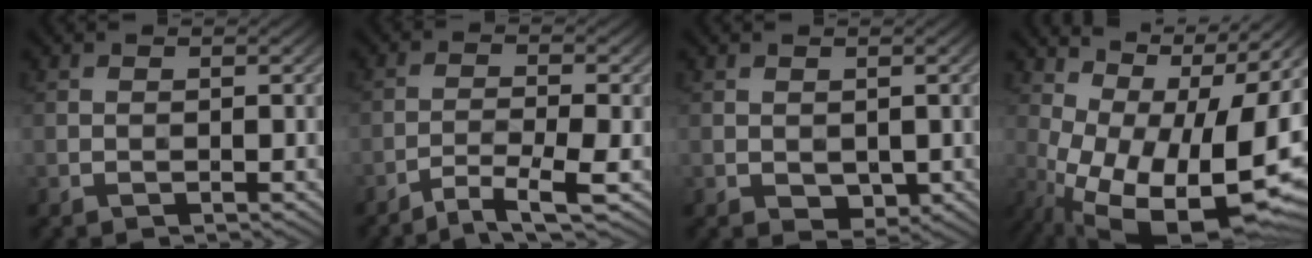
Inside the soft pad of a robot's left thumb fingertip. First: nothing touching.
{"total": 4.7, "force": [-3.1, 0.5, 3.4], "torque": [-0.061, 0.001, -0.062]}
{"total": 1.9, "force": [-0.1, 1.4, 1.3], "torque": [-0.027, -0.008, 0.004]}
{"total": 18.3, "force": [-3.0, 9.1, 15.6], "torque": [-0.224, -0.020, -0.024]}